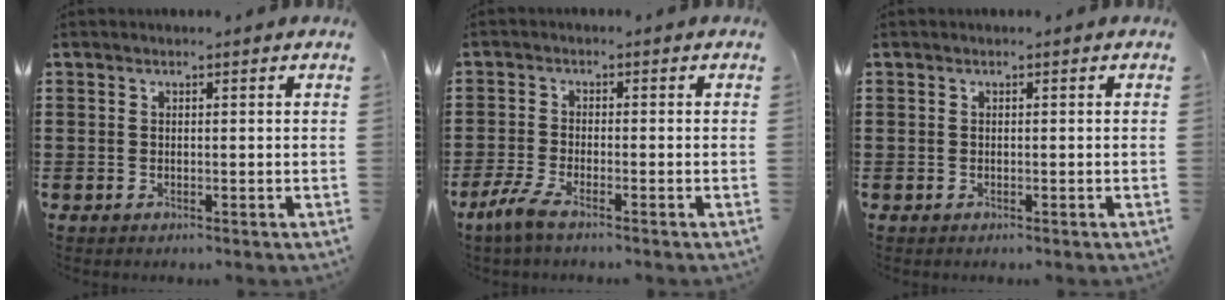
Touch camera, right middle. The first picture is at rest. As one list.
[{"total": 3.4, "force": [-2.3, 0.5, 2.5], "torque": [-0.070, -0.011, -0.050]}, {"total": 0.0}]